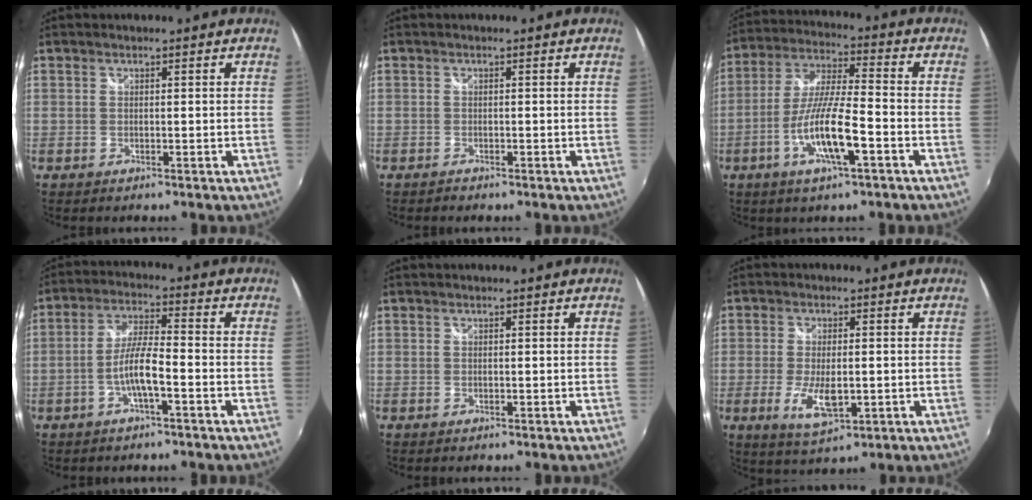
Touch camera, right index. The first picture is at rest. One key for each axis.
{"total": 0.9, "fx": -0.8, "fy": 0.4, "fz": 0.2, "tx": -0.008, "ty": -0.003, "tz": -0.015}
{"total": 12.1, "fx": -4.9, "fy": 1.6, "fz": 10.9, "tx": -0.222, "ty": -0.005, "tz": -0.092}
{"total": 6.5, "fx": -2.7, "fy": 0.6, "fz": 5.9, "tx": -0.120, "ty": 0.008, "tz": -0.048}
{"total": 0.0}
{"total": 7.3, "fx": -1.7, "fy": 2.9, "fz": 6.5, "tx": -0.131, "ty": -0.014, "tz": -0.028}